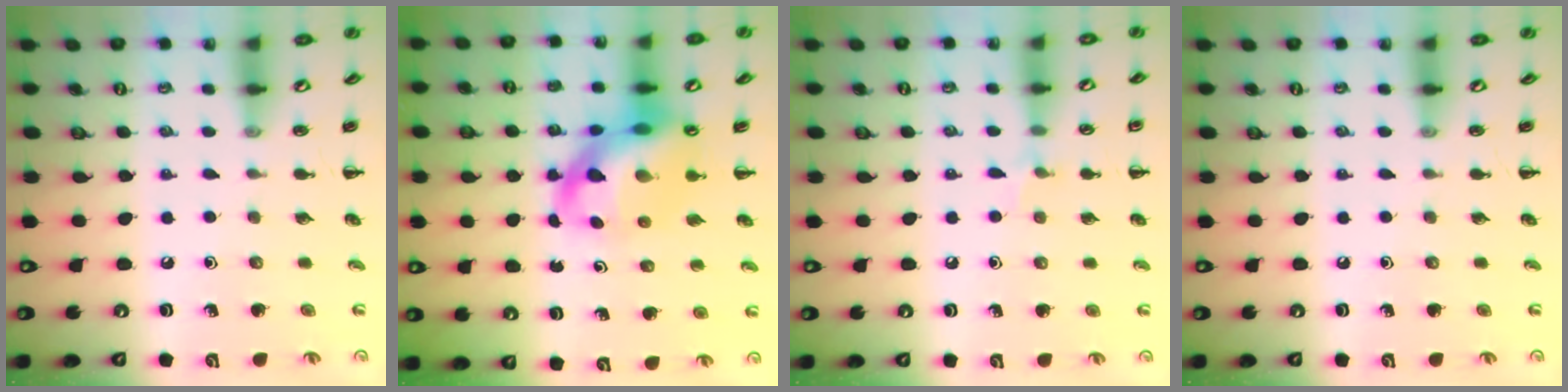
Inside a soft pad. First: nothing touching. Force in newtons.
{"total": 13.8, "press": 13.3, "slide": 3.7}
{"total": 5.1, "press": 4.8, "slide": 1.6}
{"total": 0.0}